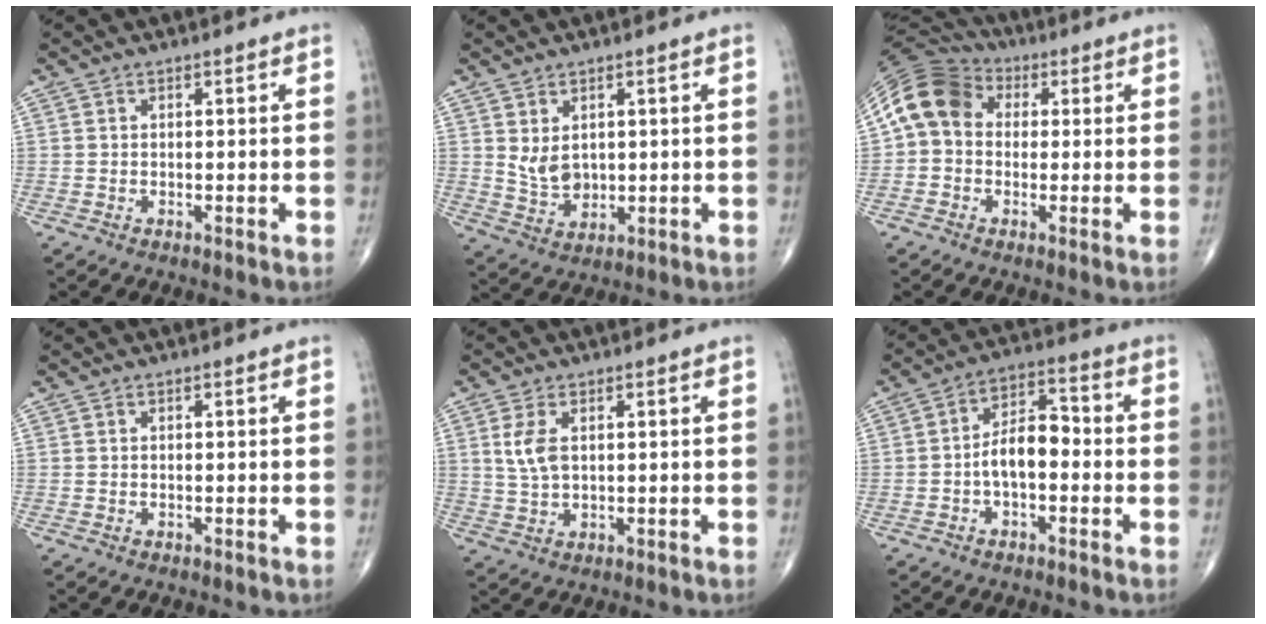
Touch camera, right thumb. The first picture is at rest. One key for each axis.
{"total": 5.0, "fx": 1.4, "fy": 3.4, "fz": 3.4, "tx": -0.049, "ty": -0.019, "tz": 0.037}
{"total": 11.6, "fx": 1.5, "fy": 9.3, "fz": 6.9, "tx": -0.121, "ty": 0.034, "tz": 0.012}
{"total": 0.0}
{"total": 4.1, "fx": 1.1, "fy": 2.1, "fz": 3.4, "tx": -0.073, "ty": -0.002, "tz": 0.026}
{"total": 8.0, "fx": -1.5, "fy": 4.4, "fz": 6.5, "tx": -0.100, "ty": 0.034, "tz": -0.035}